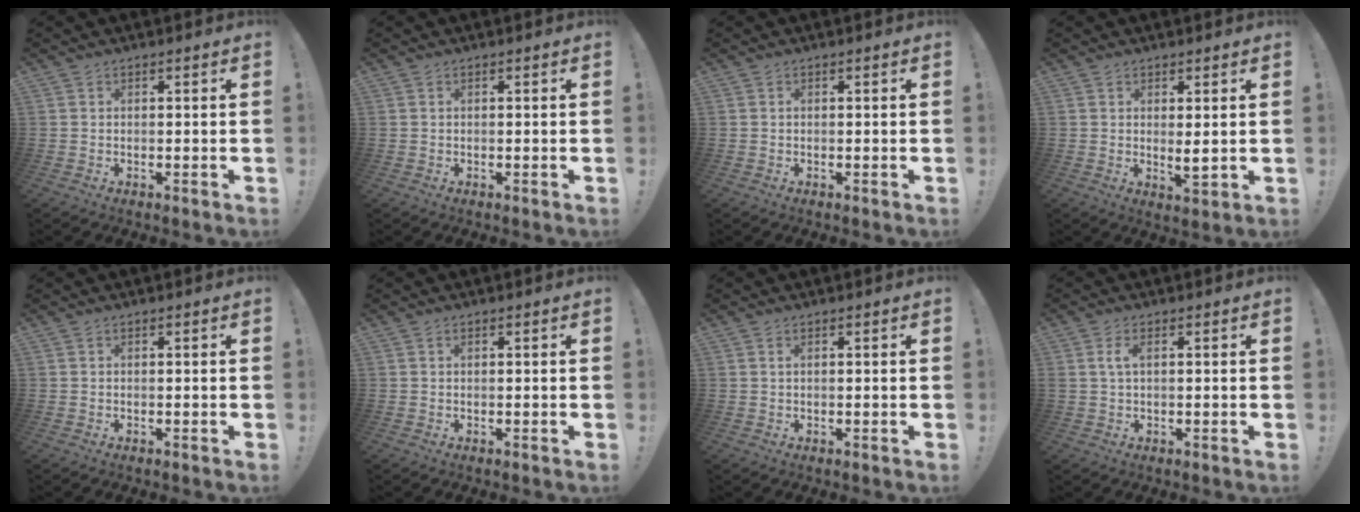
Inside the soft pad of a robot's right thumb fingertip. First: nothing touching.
{"total": 0.0}
{"total": 0.0}
{"total": 3.9, "force": [1.2, 0.7, 3.6], "torque": [-0.035, -0.026, 0.018]}
{"total": 0.0}
{"total": 0.0}
{"total": 0.6, "force": [0.2, 0.1, 0.6], "torque": [-0.004, -0.001, 0.001]}
{"total": 2.8, "force": [0.6, 1.1, 2.5], "torque": [-0.056, 0.006, 0.012]}